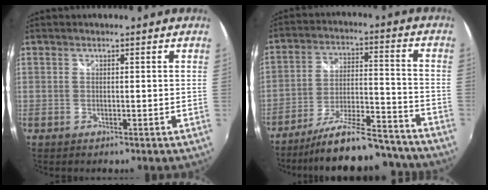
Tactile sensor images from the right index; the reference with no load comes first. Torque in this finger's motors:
{"motor_torque": [1.17, -0.97, 0.37, 0.06]}